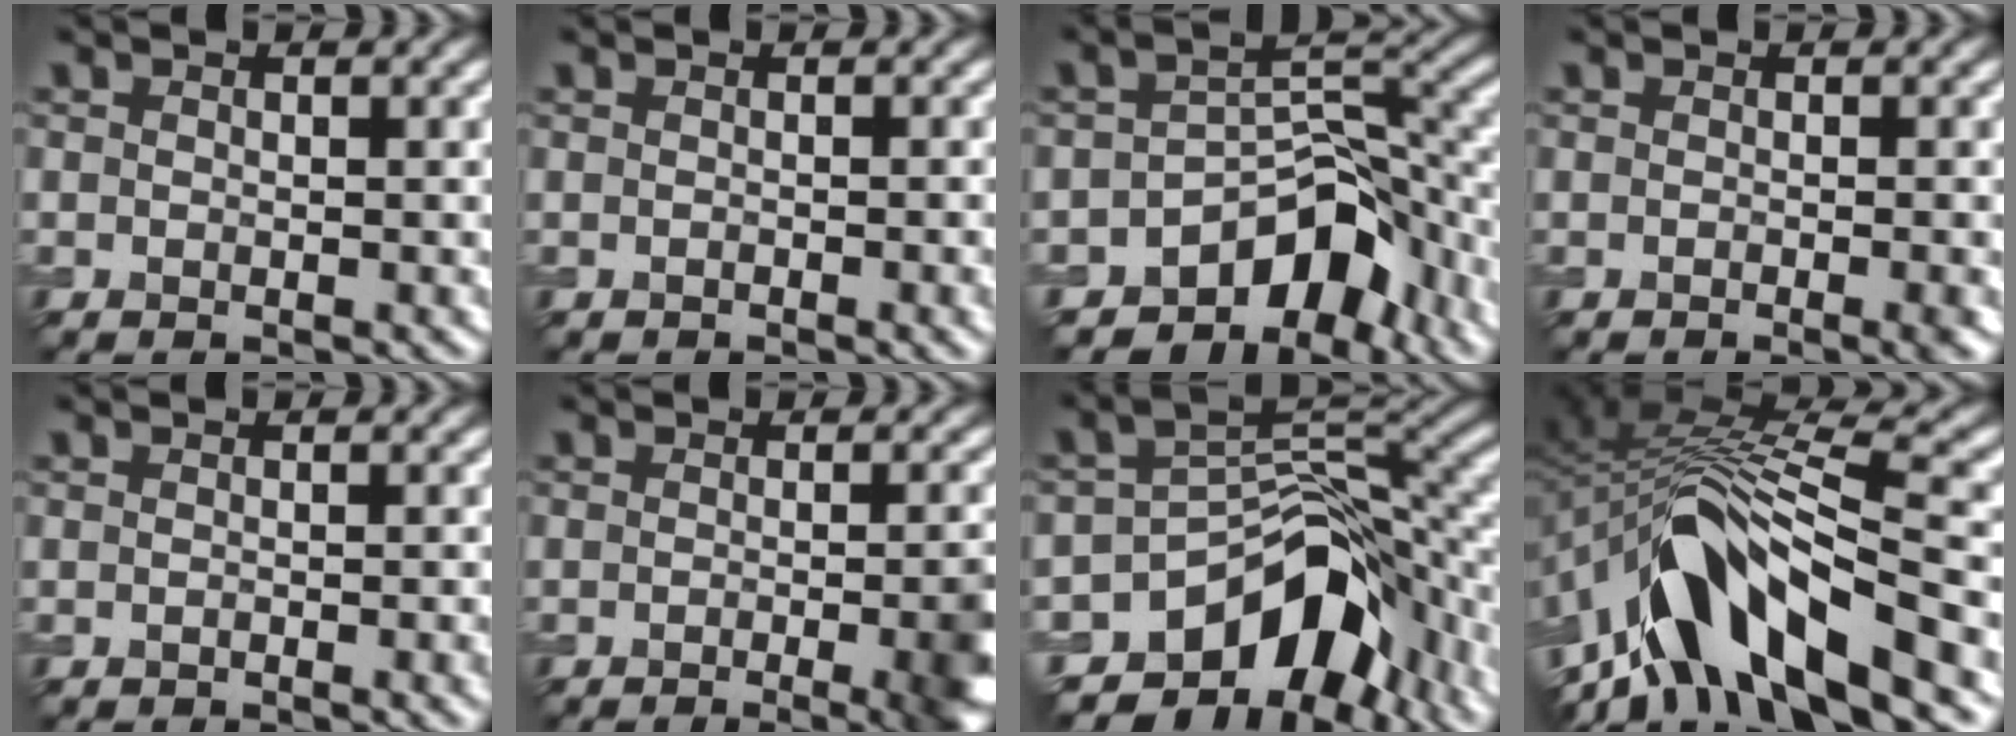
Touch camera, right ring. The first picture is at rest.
{"total": 1.5, "force": [-0.6, 0.5, 1.3], "torque": [-0.016, -0.001, -0.010]}
{"total": 8.9, "force": [-5.8, 4.6, 5.0], "torque": [-0.047, -0.001, -0.102]}
{"total": 1.8, "force": [-0.6, 0.4, 1.6], "torque": [-0.019, -0.003, -0.011]}
{"total": 2.0, "force": [-0.7, 0.6, 1.7], "torque": [-0.020, -0.002, -0.012]}
{"total": 5.7, "force": [-1.9, 1.7, 5.1], "torque": [-0.051, -0.005, -0.020]}
{"total": 11.7, "force": [-6.4, 6.5, 7.3], "torque": [-0.098, -0.006, -0.112]}
{"total": 10.8, "force": [-5.8, 3.8, 8.3], "torque": [-0.134, 0.016, -0.103]}